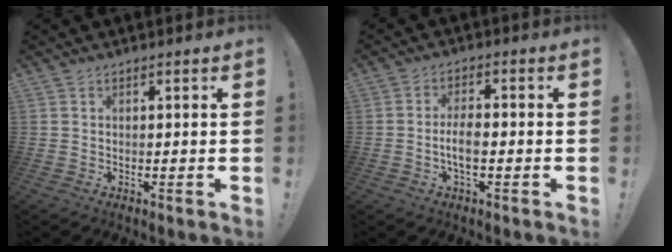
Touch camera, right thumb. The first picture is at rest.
{"total": 5.5, "force": [-1.5, 1.9, 4.9], "torque": [-0.097, 0.002, -0.028]}